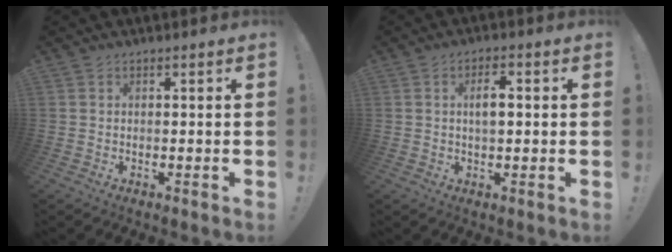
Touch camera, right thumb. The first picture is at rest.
{"total": 4.6, "force": [0.5, 2.2, 4.0], "torque": [-0.057, 0.004, 0.002]}